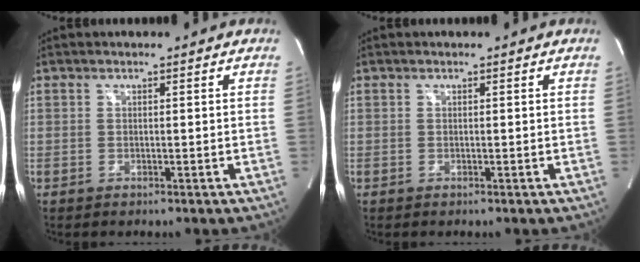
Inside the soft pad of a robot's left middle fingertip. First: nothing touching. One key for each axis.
{"total": 0.0}